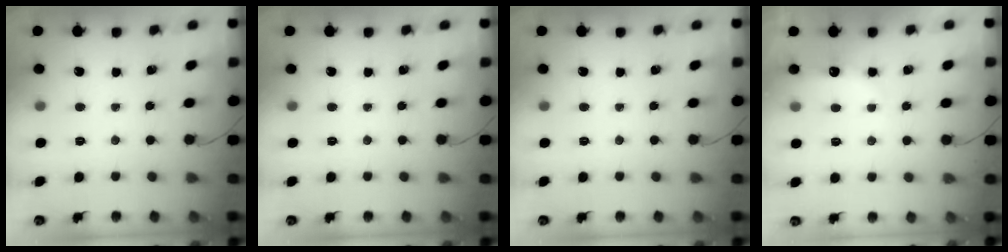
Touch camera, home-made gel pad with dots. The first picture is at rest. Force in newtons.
{"total": 0.0}
{"total": 0.0}
{"total": 6.1, "press": 6.0, "slide": 1.3}